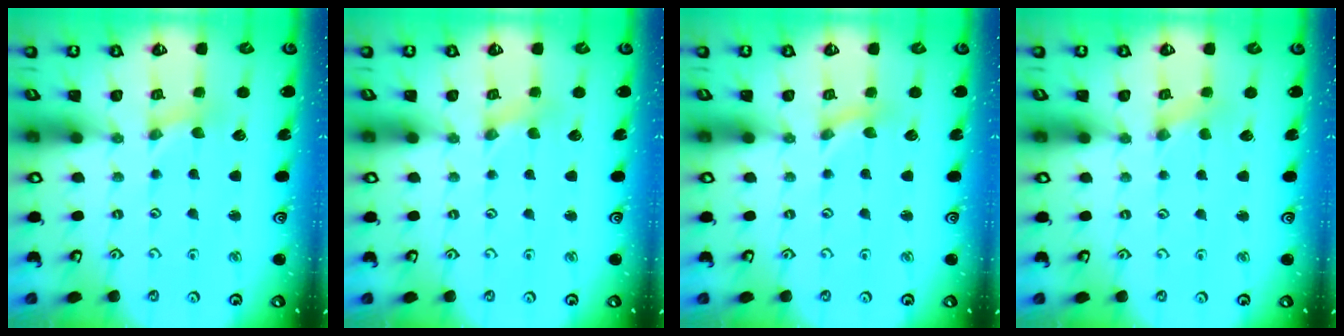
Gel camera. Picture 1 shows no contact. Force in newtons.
{"total": 0.0}
{"total": 0.0}
{"total": 0.0}